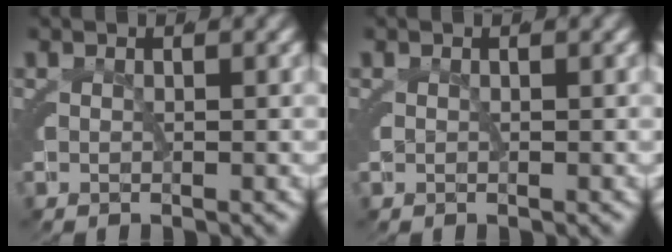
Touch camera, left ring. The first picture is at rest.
{"total": 0.0}